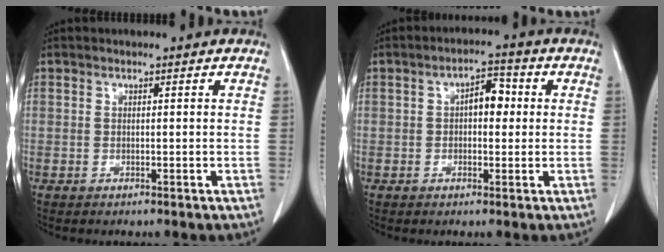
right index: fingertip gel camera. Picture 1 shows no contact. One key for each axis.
{"total": 4.5, "fx": 0.5, "fy": 2.3, "fz": 3.9, "tx": -0.058, "ty": 0.018, "tz": 0.005}